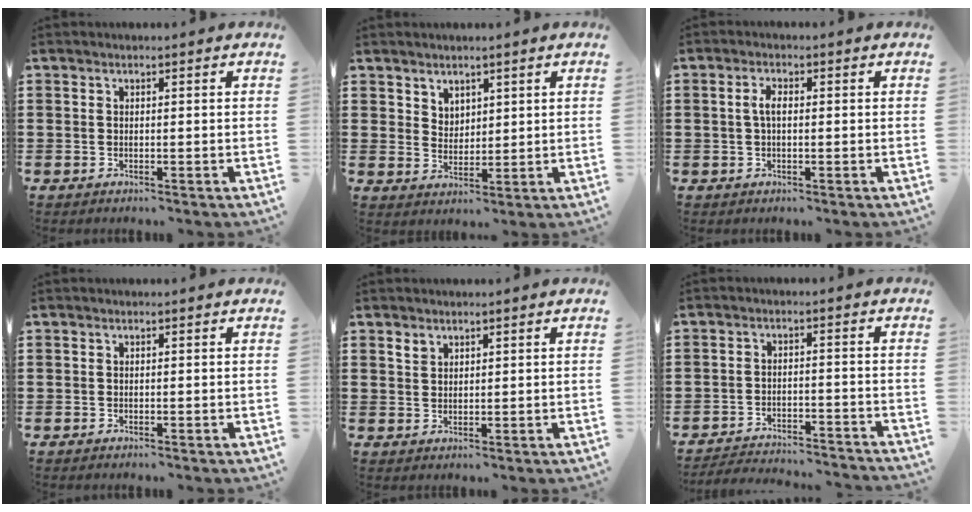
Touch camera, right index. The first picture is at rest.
{"total": 3.5, "force": [2.7, 2.2, 0.1], "torque": [-0.011, 0.004, 0.052]}
{"total": 2.4, "force": [-0.1, 0.9, 2.2], "torque": [-0.052, -0.001, -0.005]}
{"total": 0.0}
{"total": 1.5, "force": [1.2, 0.8, 0.2], "torque": [-0.008, 0.000, 0.024]}
{"total": 3.7, "force": [-3.7, 0.0, 0.5], "torque": [-0.020, -0.003, -0.081]}